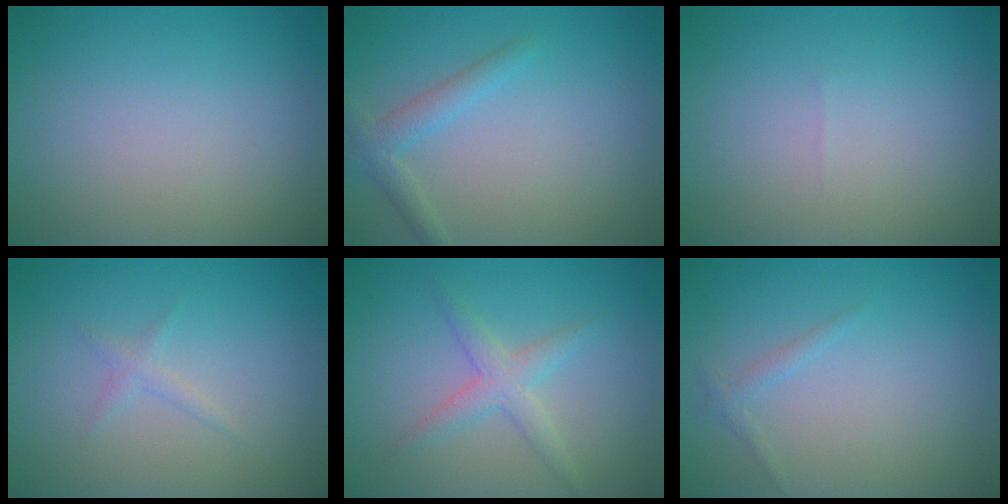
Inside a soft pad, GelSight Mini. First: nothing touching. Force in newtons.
{"total": 2.1, "press": 2.1, "slide": 0.1}
{"total": 0.0}
{"total": 1.0, "press": 1.0, "slide": 0.1}
{"total": 2.5, "press": 2.5, "slide": 0.0}
{"total": 0.9, "press": 0.9, "slide": 0.1}